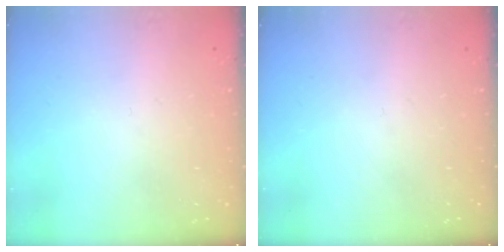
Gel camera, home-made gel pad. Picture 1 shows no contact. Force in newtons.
{"total": 0.0}